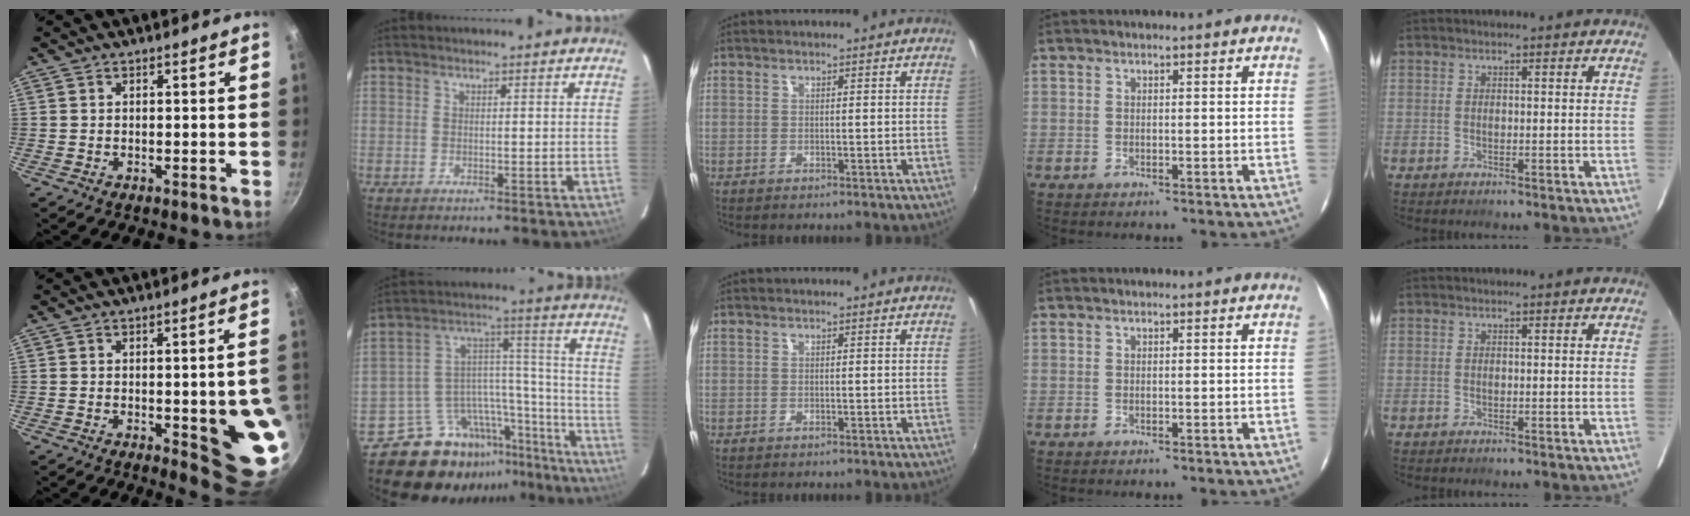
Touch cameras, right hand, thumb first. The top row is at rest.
{"thumb": {"total": 12.2, "force": [-2.0, 3.4, 11.5], "torque": [-0.105, 0.005, -0.019]}, "index": {"total": 19.1, "force": [-16.6, 8.6, 4.1], "torque": [-0.061, 0.074, -0.246]}}